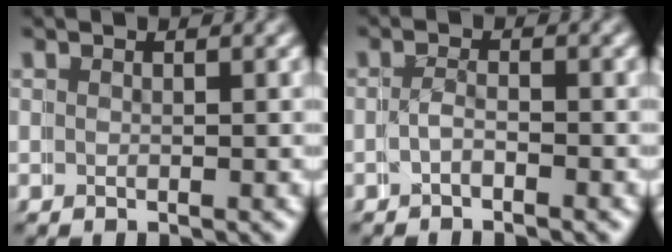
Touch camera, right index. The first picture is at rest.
{"total": 0.9, "force": [-0.9, 0.1, -0.2], "torque": [-0.006, -0.003, -0.024]}